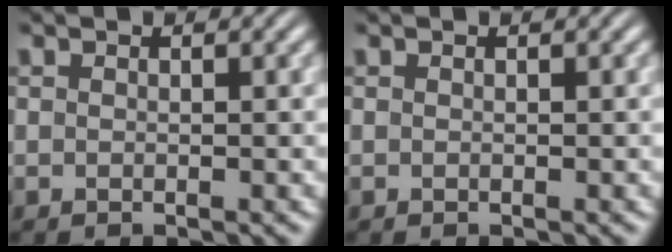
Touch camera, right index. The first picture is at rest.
{"total": 0.0}